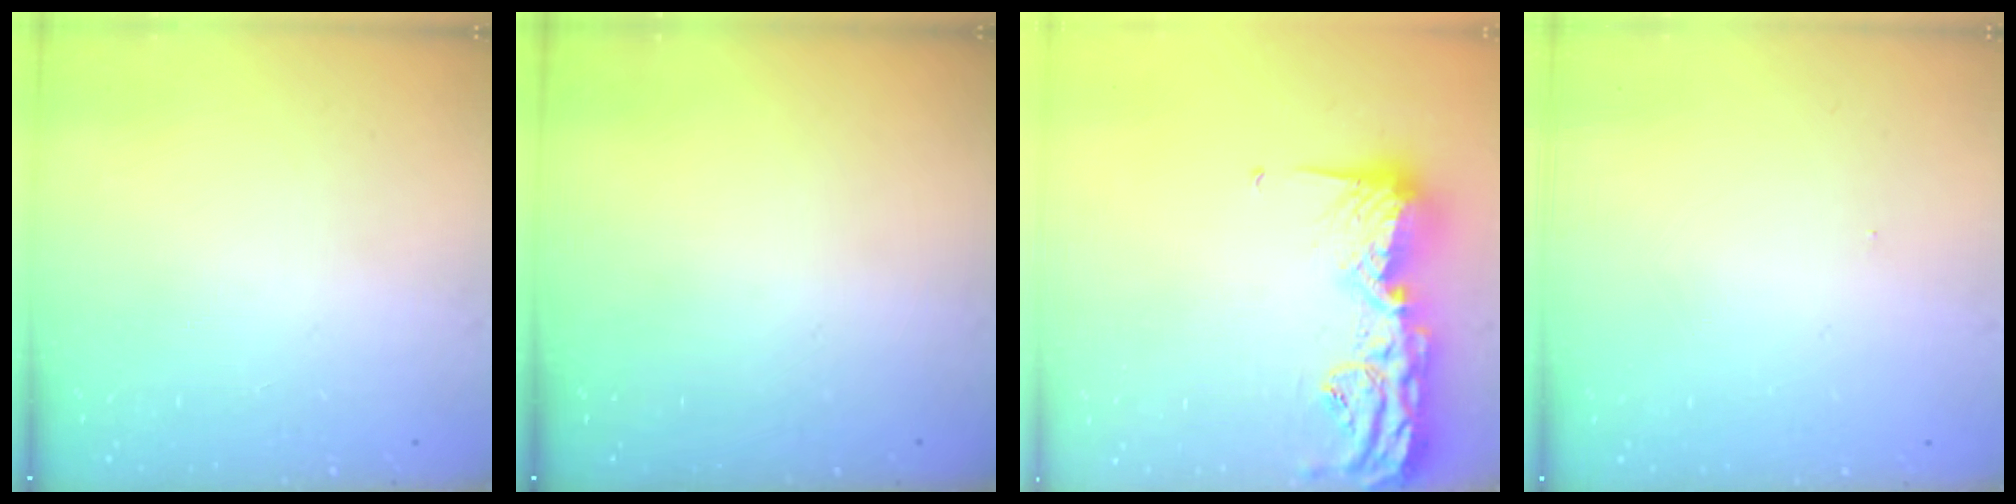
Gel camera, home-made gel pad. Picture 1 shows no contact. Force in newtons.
{"total": 0.0}
{"total": 17.7, "press": 17.6, "slide": 0.9}
{"total": 5.3, "press": 0.3, "slide": 5.2}